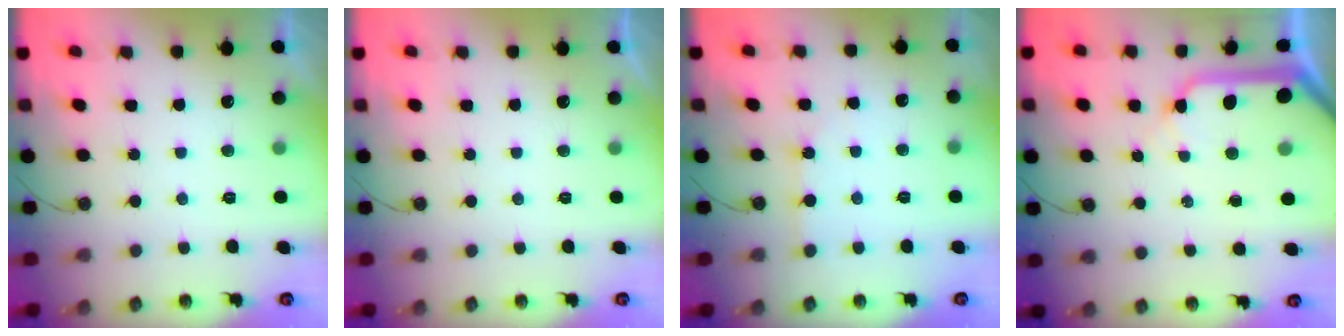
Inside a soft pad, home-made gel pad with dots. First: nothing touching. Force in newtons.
{"total": 0.0}
{"total": 2.4, "press": 2.4, "slide": 0.3}
{"total": 15.1, "press": 14.9, "slide": 2.3}